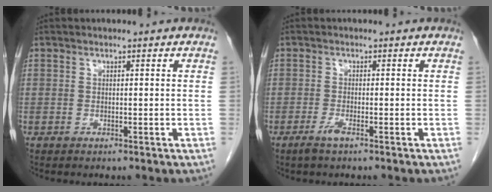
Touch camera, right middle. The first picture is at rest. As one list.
[{"total": 1.7, "force": [-1.1, 0.0, 1.3], "torque": [-0.032, -0.004, -0.025]}]